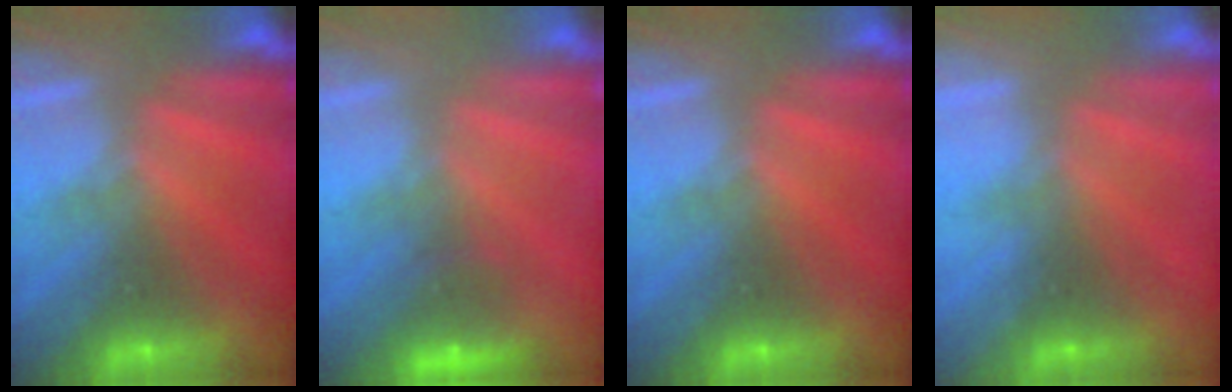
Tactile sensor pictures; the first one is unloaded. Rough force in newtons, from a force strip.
{"total": 2.4}
{"total": 0.0}
{"total": 2.2}